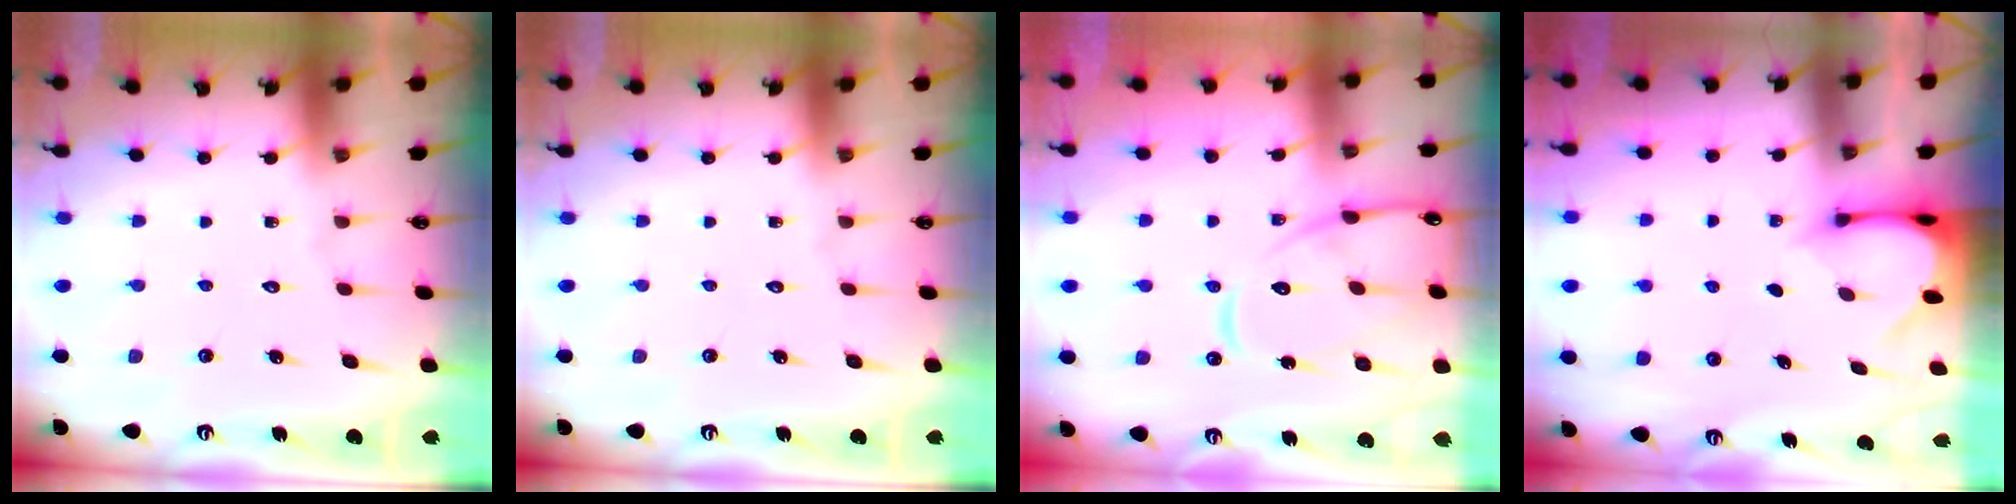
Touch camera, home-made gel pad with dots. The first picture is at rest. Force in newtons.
{"total": 0.0}
{"total": 14.1, "press": 14.1, "slide": 1.1}
{"total": 2.9, "press": 2.9, "slide": 0.3}